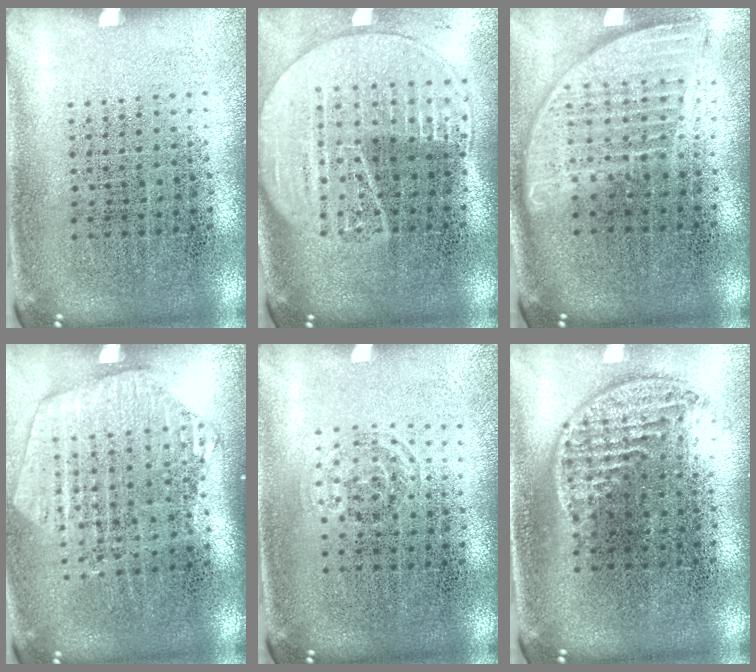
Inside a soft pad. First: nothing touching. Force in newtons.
{"total": 2.0, "press": 1.8, "slide": 0.9}
{"total": 1.8, "press": 1.5, "slide": 1.0}
{"total": 1.7, "press": 1.6, "slide": 0.7}
{"total": 0.7, "press": 0.5, "slide": 0.5}
{"total": 1.3, "press": 1.1, "slide": 0.7}